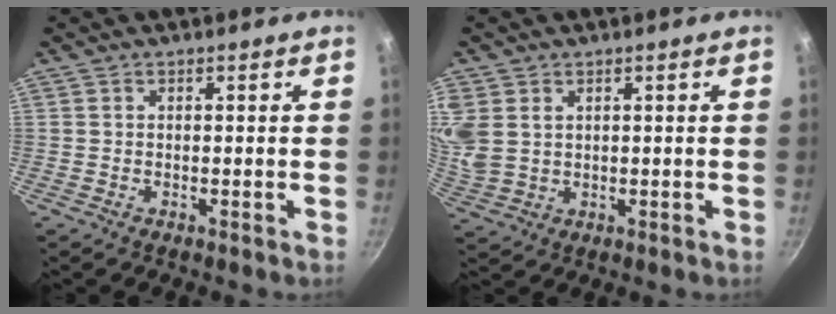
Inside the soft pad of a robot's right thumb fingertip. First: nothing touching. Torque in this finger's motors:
{"motor_torque": [0.12, 0.17, 0.98, 0.45, 0.27]}